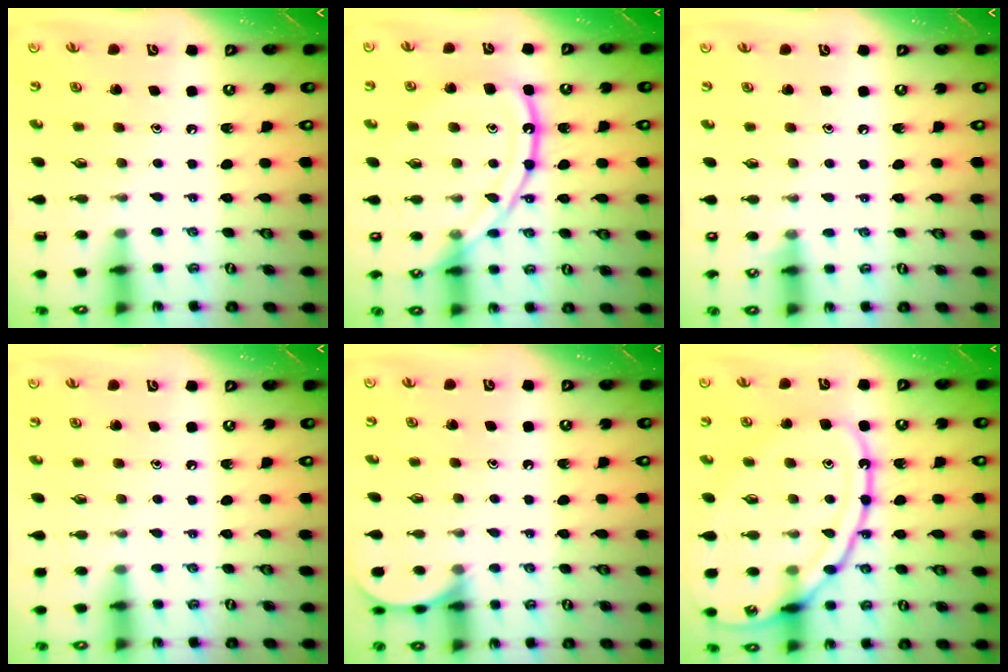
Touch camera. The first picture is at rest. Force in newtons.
{"total": 15.4, "press": 15.3, "slide": 1.4}
{"total": 2.9, "press": 2.9, "slide": 0.4}
{"total": 4.1, "press": 4.0, "slide": 0.6}
{"total": 4.7, "press": 4.7, "slide": 0.5}
{"total": 17.3, "press": 17.2, "slide": 1.6}